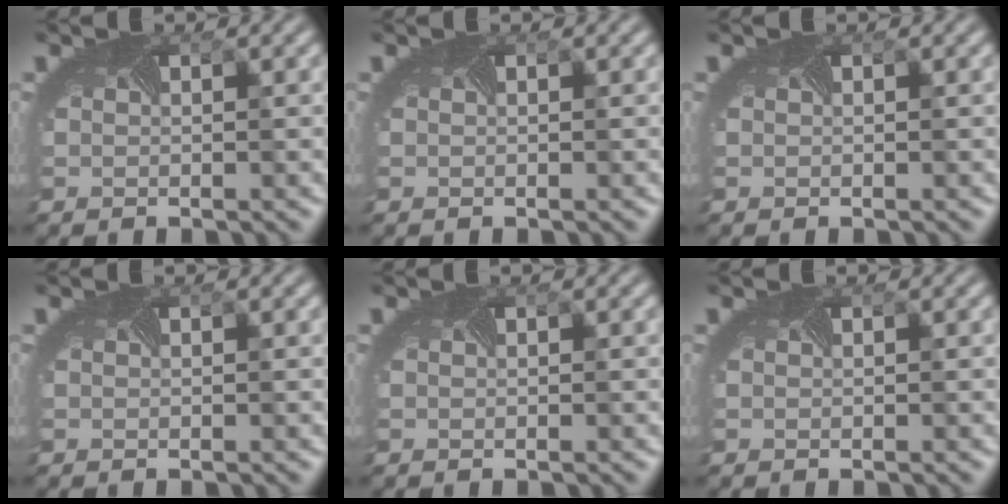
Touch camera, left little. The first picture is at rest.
{"total": 0.0}
{"total": 0.0}
{"total": 0.0}
{"total": 0.0}
{"total": 0.0}